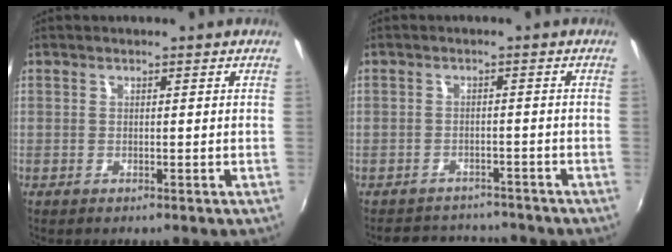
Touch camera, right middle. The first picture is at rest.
{"total": 7.3, "force": [-6.5, 3.1, 1.1], "torque": [-0.032, 0.023, -0.091]}